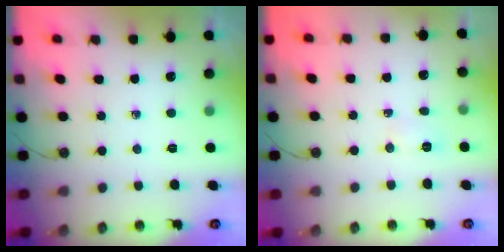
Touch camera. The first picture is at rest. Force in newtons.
{"total": 2.6, "press": 2.5, "slide": 0.8}